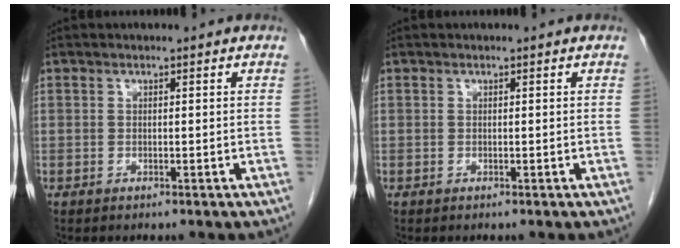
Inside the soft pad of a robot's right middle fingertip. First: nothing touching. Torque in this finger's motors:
{"motor_torque": [0.00, 0.00, 0.00, 0.00]}